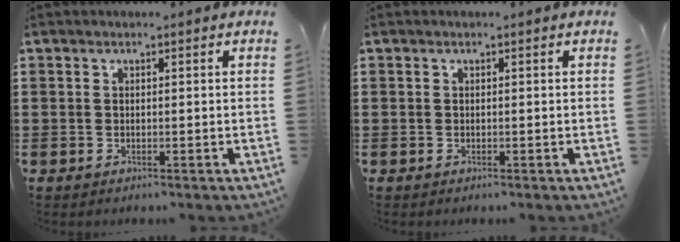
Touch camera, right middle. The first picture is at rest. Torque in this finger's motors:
{"motor_torque": [0.27, -0.17, 0.04, 0.02]}